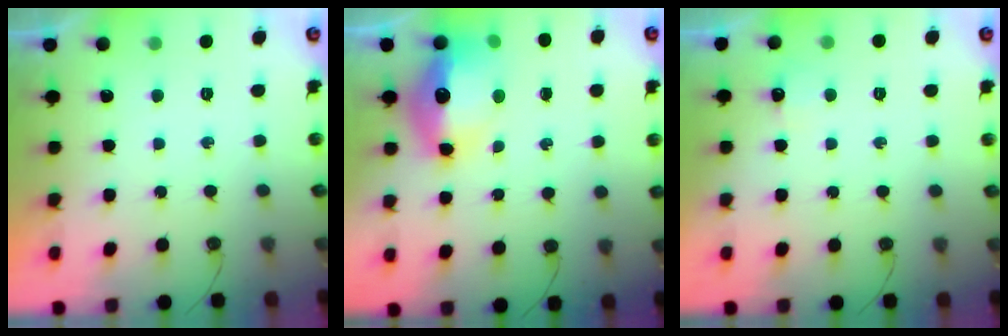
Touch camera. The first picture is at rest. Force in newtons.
{"total": 14.3, "press": 14.2, "slide": 1.3}
{"total": 4.1, "press": 4.0, "slide": 1.0}